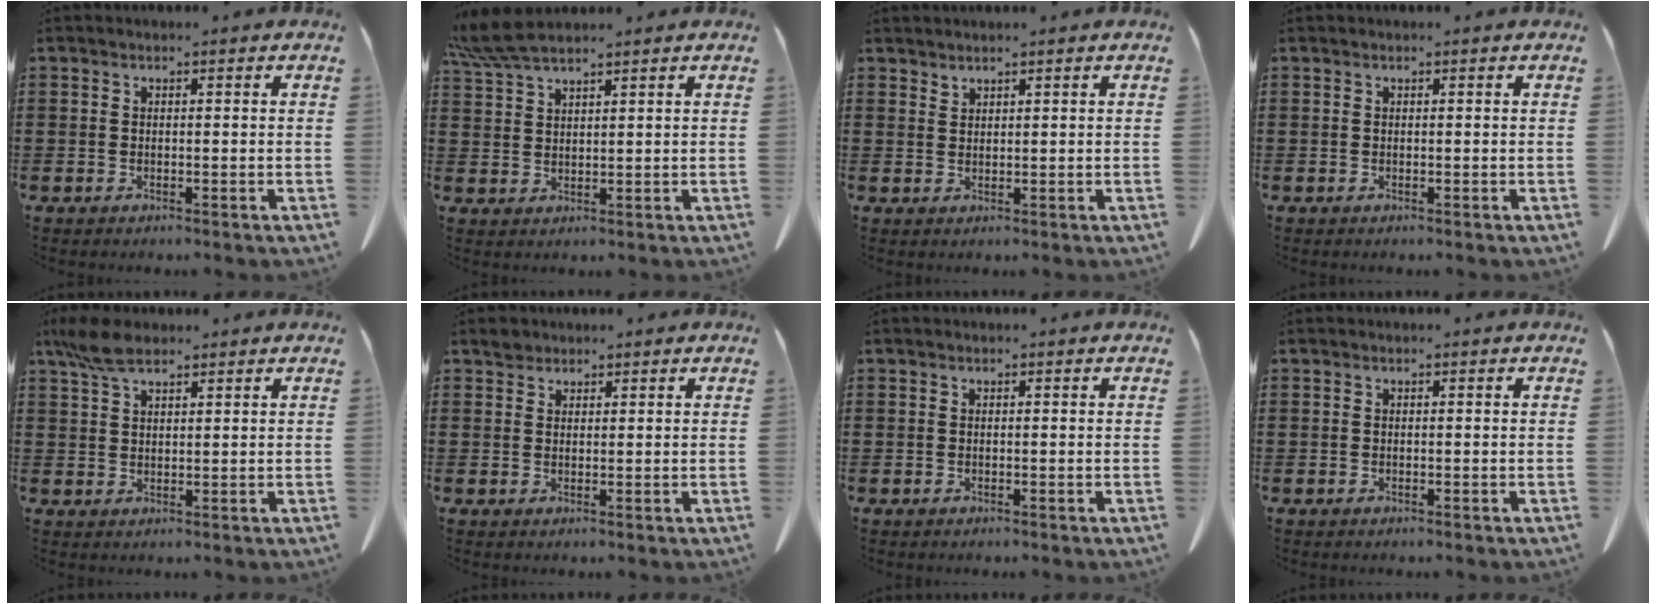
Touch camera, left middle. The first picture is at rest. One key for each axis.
{"total": 5.3, "fx": 4.4, "fy": 0.6, "fz": 2.8, "tx": -0.067, "ty": -0.008, "tz": 0.083}
{"total": 1.3, "fx": 1.3, "fy": 0.0, "fz": 0.0, "tx": -0.003, "ty": -0.001, "tz": 0.026}
{"total": 0.0}
{"total": 5.3, "fx": 3.5, "fy": 2.0, "fz": 3.4, "tx": -0.084, "ty": 0.001, "tz": 0.064}
{"total": 1.7, "fx": 1.5, "fy": 0.8, "fz": 0.3, "tx": -0.011, "ty": 0.004, "tz": 0.030}
{"total": 0.0}
{"total": 0.0}